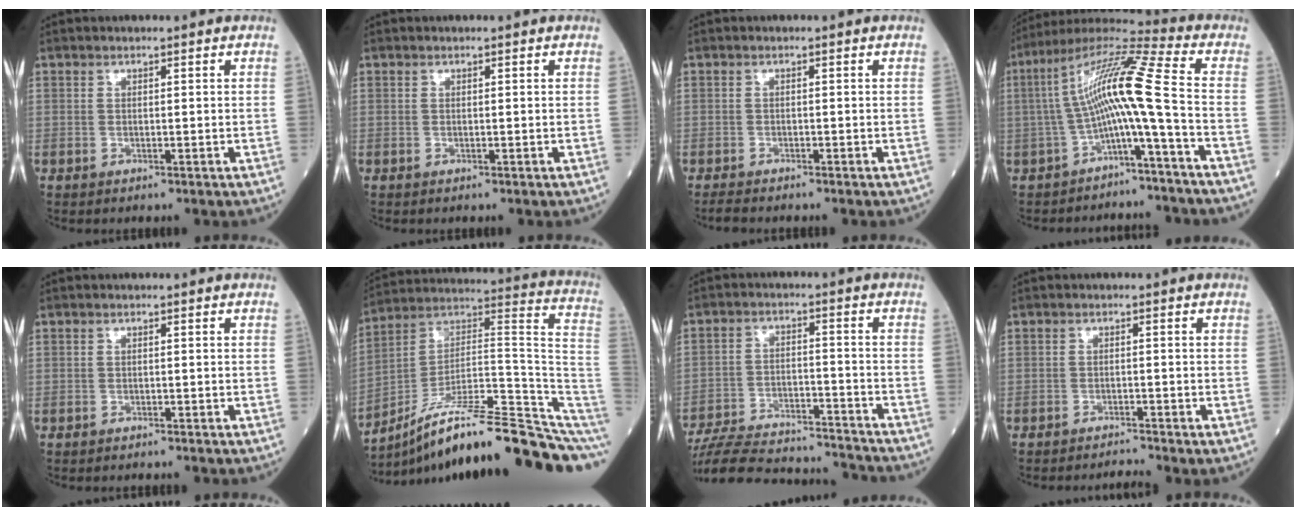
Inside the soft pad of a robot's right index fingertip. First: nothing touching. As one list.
[{"total": 0.0}, {"total": 1.9, "force": [-1.8, 0.2, 0.5], "torque": [-0.014, -0.007, -0.030]}, {"total": 12.0, "force": [-2.4, -0.8, 11.7], "torque": [-0.214, 0.038, -0.050]}, {"total": 1.1, "force": [-1.1, 0.1, 0.2], "torque": [-0.006, -0.003, -0.015]}, {"total": 23.5, "force": [-15.9, 2.7, 17.1], "torque": [-0.177, 0.058, -0.253]}, {"total": 19.7, "force": [-18.8, 2.6, 5.3], "torque": [-0.122, -0.006, -0.281]}, {"total": 1.9, "force": [-1.8, -0.7, -0.3], "torque": [0.005, -0.010, -0.027]}]